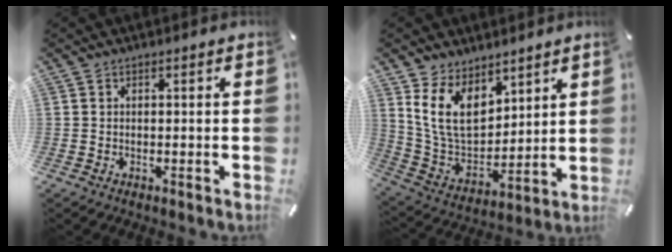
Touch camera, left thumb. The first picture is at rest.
{"total": 13.1, "force": [7.1, 8.8, 6.7], "torque": [-0.161, -0.038, 0.140]}